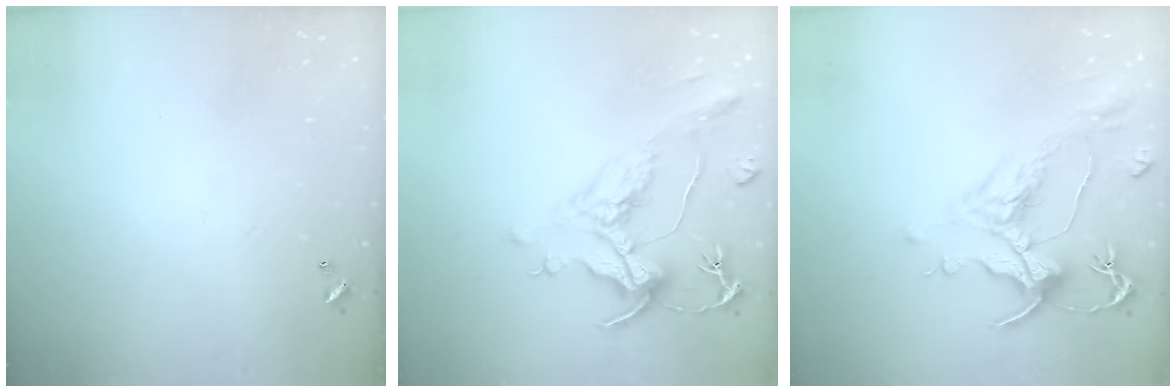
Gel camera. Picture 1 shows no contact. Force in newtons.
{"total": 1.6, "press": 0.0, "slide": 1.6}
{"total": 1.5, "press": 0.5, "slide": 1.4}